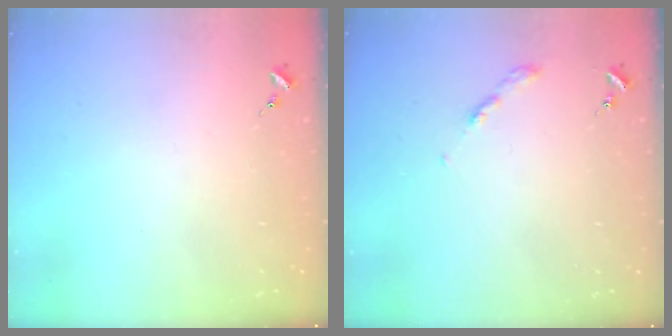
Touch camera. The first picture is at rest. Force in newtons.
{"total": 2.7, "press": 2.6, "slide": 0.3}